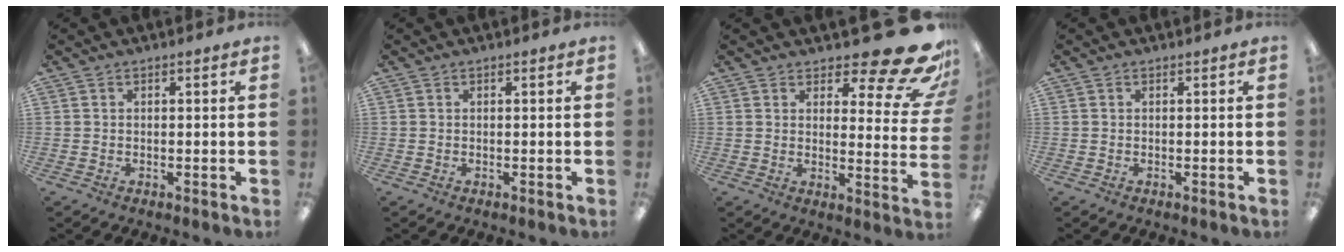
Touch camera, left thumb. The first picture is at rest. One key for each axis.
{"total": 0.0}
{"total": 16.3, "fx": 10.8, "fy": 5.2, "fz": 11.0, "tx": -0.134, "ty": -0.080, "tz": 0.179}
{"total": 0.0}